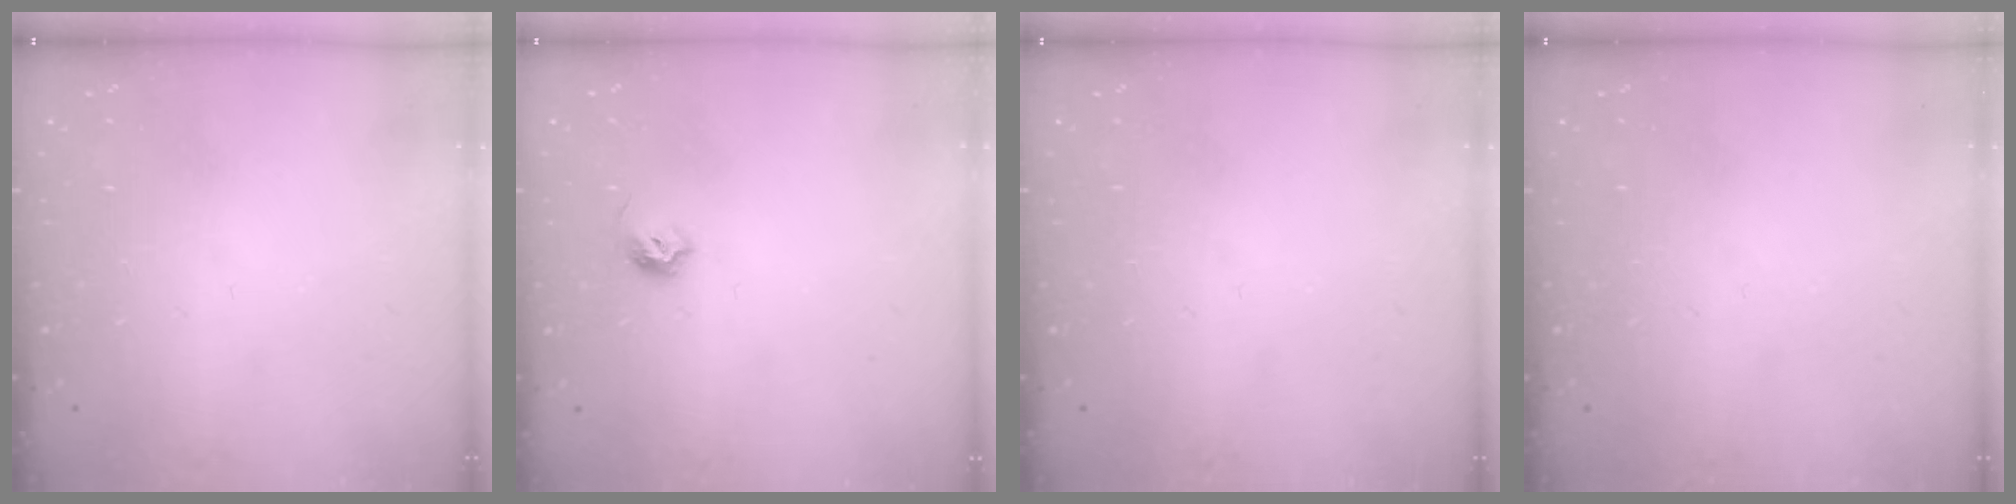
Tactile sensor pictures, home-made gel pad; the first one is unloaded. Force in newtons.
{"total": 5.7, "press": 5.6, "slide": 1.0}
{"total": 0.0}
{"total": 0.0}